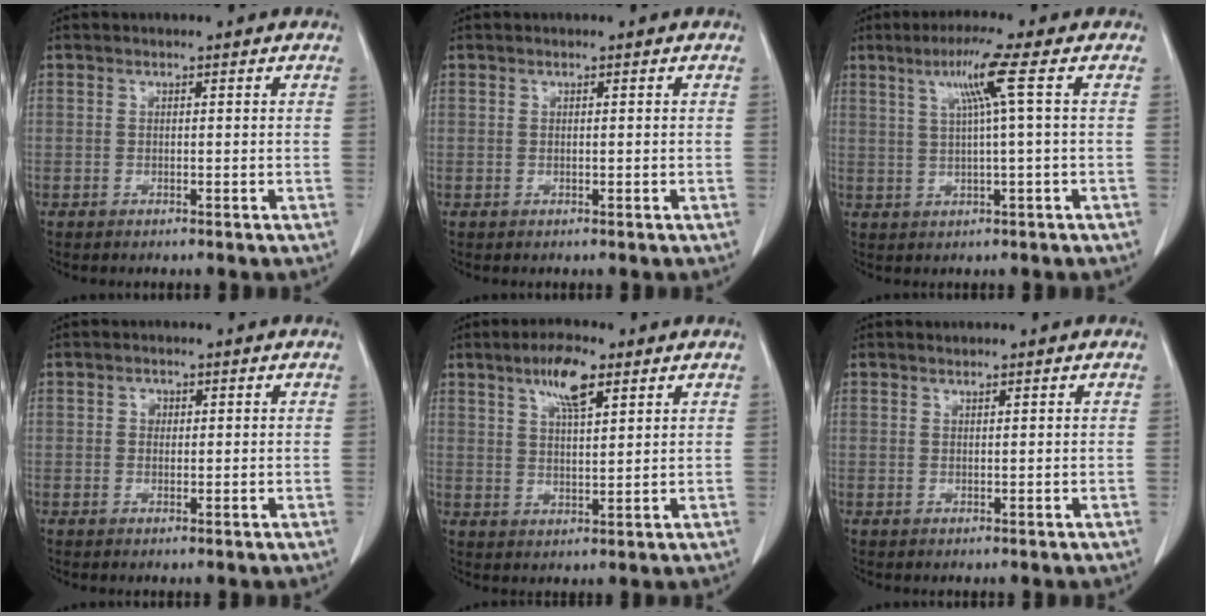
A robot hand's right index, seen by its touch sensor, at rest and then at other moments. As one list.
[{"total": 0.0}, {"total": 6.4, "force": [2.1, -1.2, 5.9], "torque": [-0.112, 0.009, 0.043]}, {"total": 1.7, "force": [0.4, 1.4, 0.9], "torque": [-0.018, 0.005, 0.007]}, {"total": 7.3, "force": [4.2, 2.0, 5.6], "torque": [-0.108, 0.004, 0.075]}, {"total": 0.7, "force": [0.6, 0.2, 0.2], "torque": [-0.007, 0.004, 0.013]}]